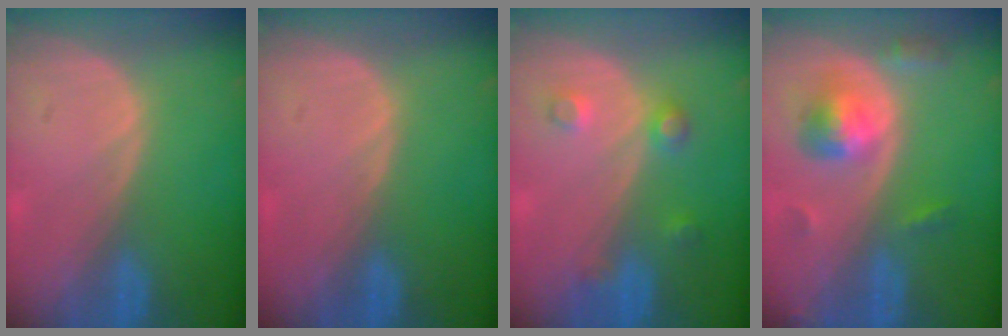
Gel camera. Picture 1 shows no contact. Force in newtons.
{"total": 0.0}
{"total": 3.6, "press": 3.3, "slide": 1.3}
{"total": 5.6, "press": 5.3, "slide": 1.8}